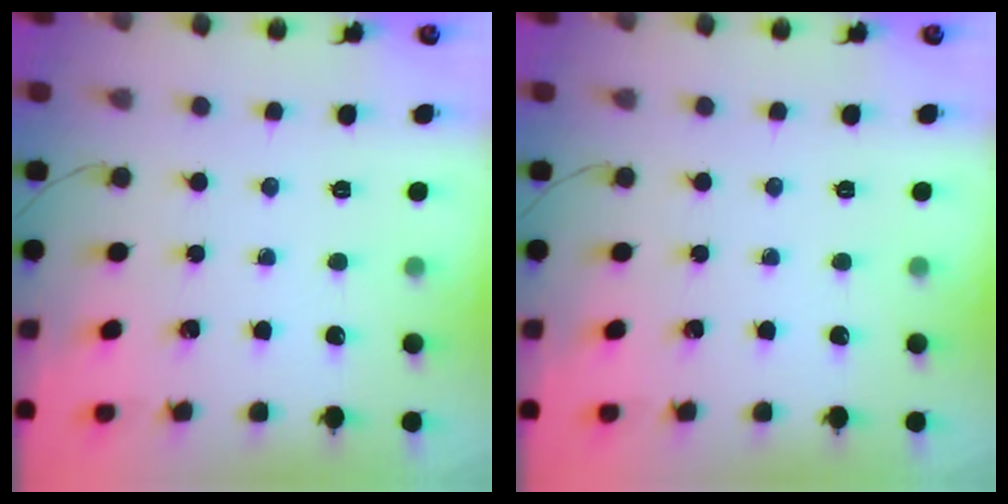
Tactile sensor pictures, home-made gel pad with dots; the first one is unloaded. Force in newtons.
{"total": 0.0}